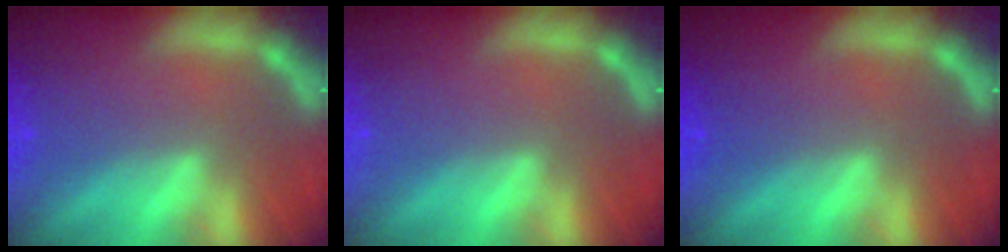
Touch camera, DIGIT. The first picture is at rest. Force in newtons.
{"total": 0.0}
{"total": 1.0}